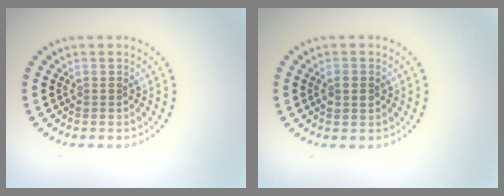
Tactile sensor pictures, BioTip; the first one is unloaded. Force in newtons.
{"total": 1.1, "press": 1.1, "slide": 0.1}